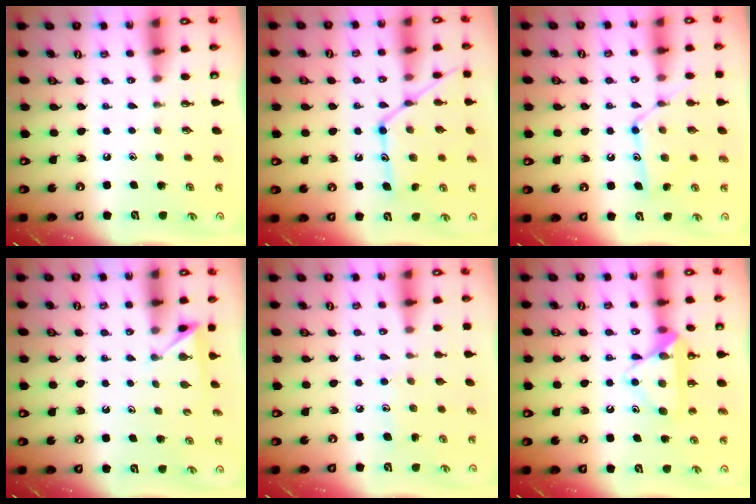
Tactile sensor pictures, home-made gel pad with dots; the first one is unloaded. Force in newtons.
{"total": 16.4, "press": 16.3, "slide": 1.3}
{"total": 11.9, "press": 11.9, "slide": 0.9}
{"total": 2.8, "press": 2.8, "slide": 0.5}
{"total": 6.1, "press": 6.1, "slide": 0.3}
{"total": 13.3, "press": 13.3, "slide": 0.9}